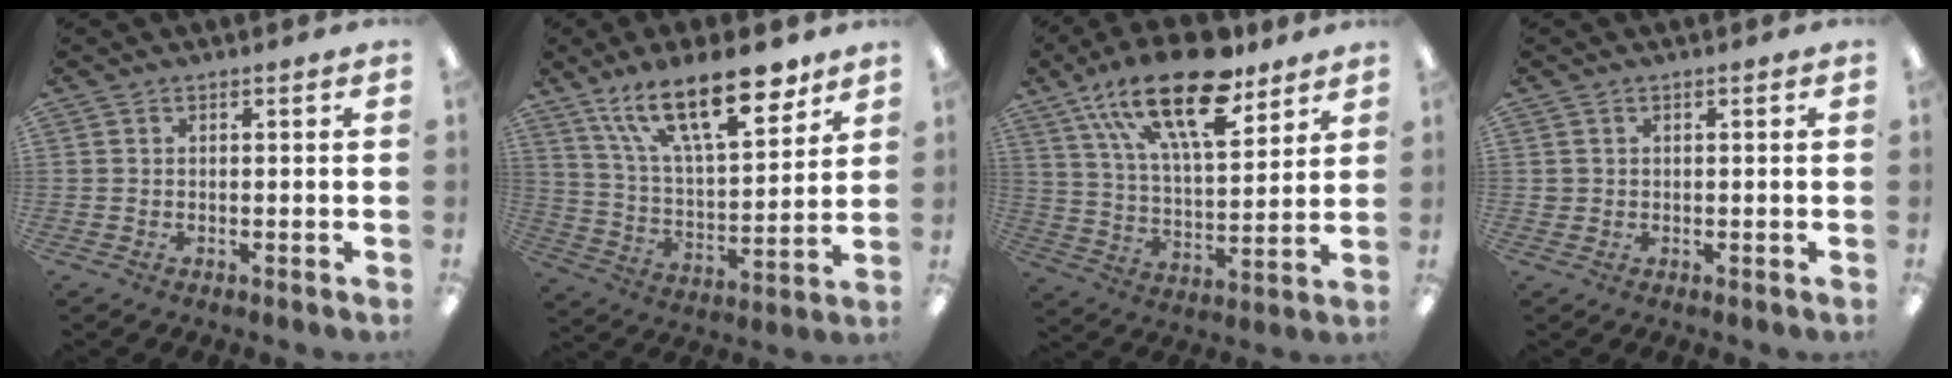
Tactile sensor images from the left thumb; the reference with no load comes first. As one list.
[{"total": 22.2, "force": [14.4, 8.7, 14.5], "torque": [-0.230, -0.074, 0.243]}, {"total": 23.1, "force": [14.6, 9.3, 15.3], "torque": [-0.261, -0.068, 0.250]}, {"total": 1.1, "force": [0.2, 1.1, 0.1], "torque": [-0.002, 0.005, 0.002]}]